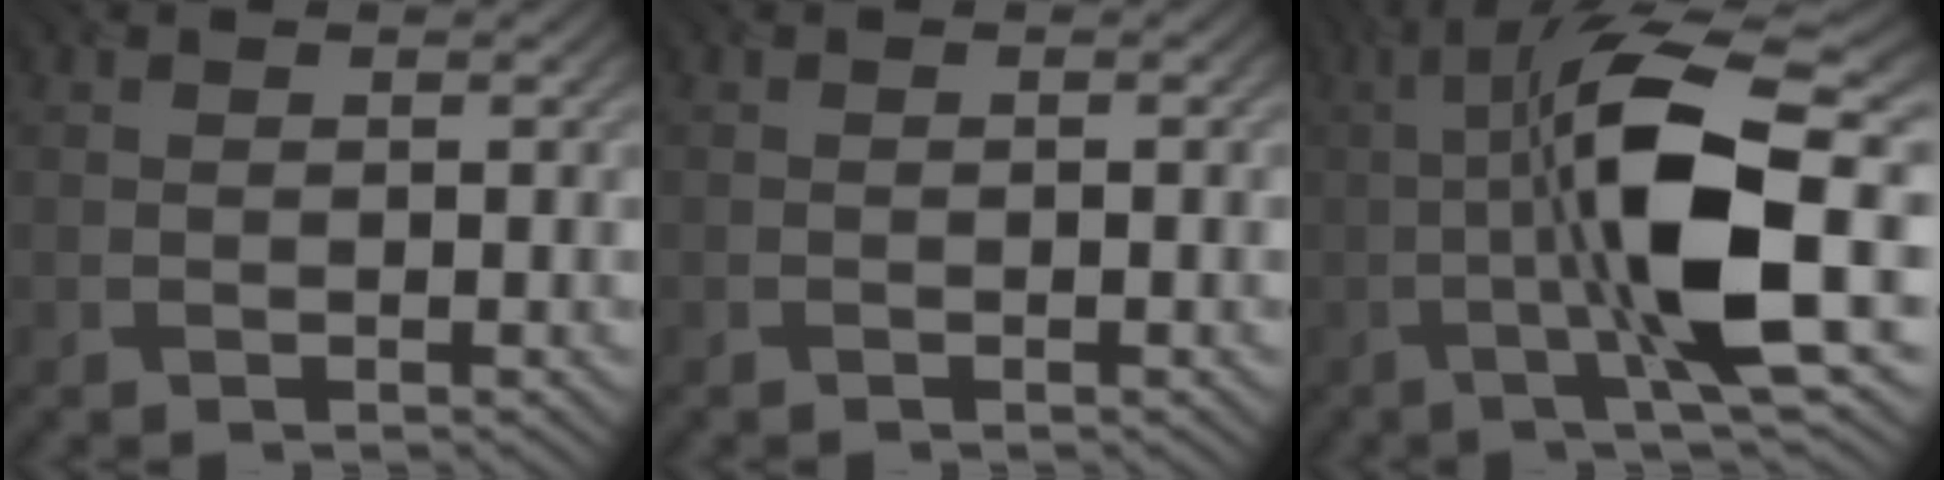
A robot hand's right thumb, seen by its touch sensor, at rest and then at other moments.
{"total": 0.8, "force": [-0.3, 0.1, 0.7], "torque": [-0.011, 0.001, -0.005]}
{"total": 14.1, "force": [-1.6, 2.5, 13.8], "torque": [-0.235, 0.019, -0.029]}